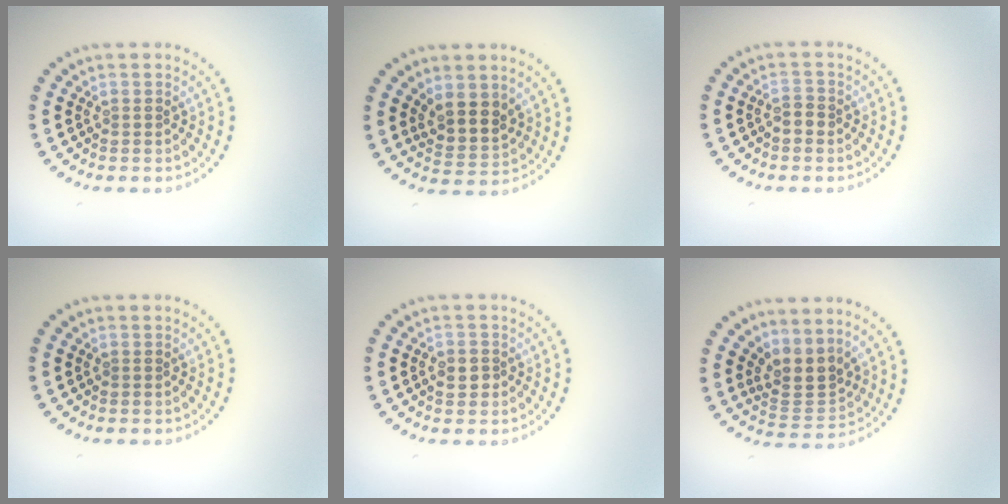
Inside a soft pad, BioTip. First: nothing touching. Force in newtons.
{"total": 3.3, "press": 2.9, "slide": 1.6}
{"total": 1.3, "press": 1.3, "slide": 0.2}
{"total": 0.0}
{"total": 1.7, "press": 1.7, "slide": 0.1}
{"total": 3.0, "press": 2.2, "slide": 2.0}